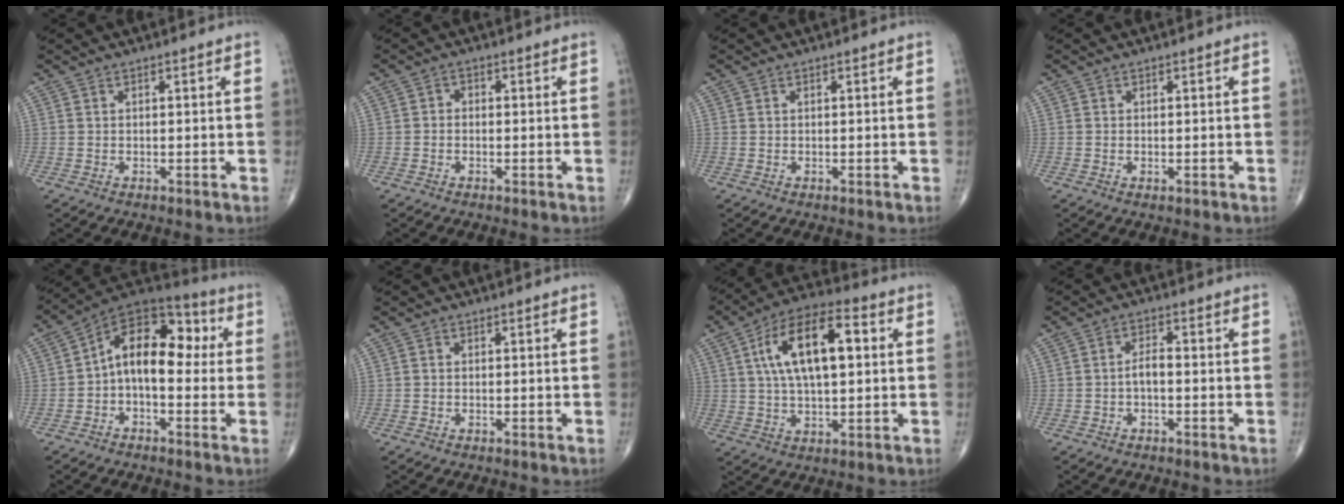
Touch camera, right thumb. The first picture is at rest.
{"total": 1.3, "force": [-0.4, 1.1, 0.7], "torque": [-0.002, 0.005, -0.013]}
{"total": 0.0}
{"total": 0.5, "force": [-0.1, 0.3, 0.4], "torque": [-0.008, -0.002, -0.003]}
{"total": 14.1, "force": [0.3, 8.4, 11.4], "torque": [-0.139, 0.052, -0.012]}
{"total": 0.5, "force": [-0.1, 0.4, 0.2], "torque": [-0.003, 0.001, -0.006]}
{"total": 16.0, "force": [3.4, 7.1, 13.9], "torque": [-0.236, 0.019, 0.052]}
{"total": 2.8, "force": [-0.7, 1.3, 2.4], "torque": [-0.041, 0.014, -0.015]}